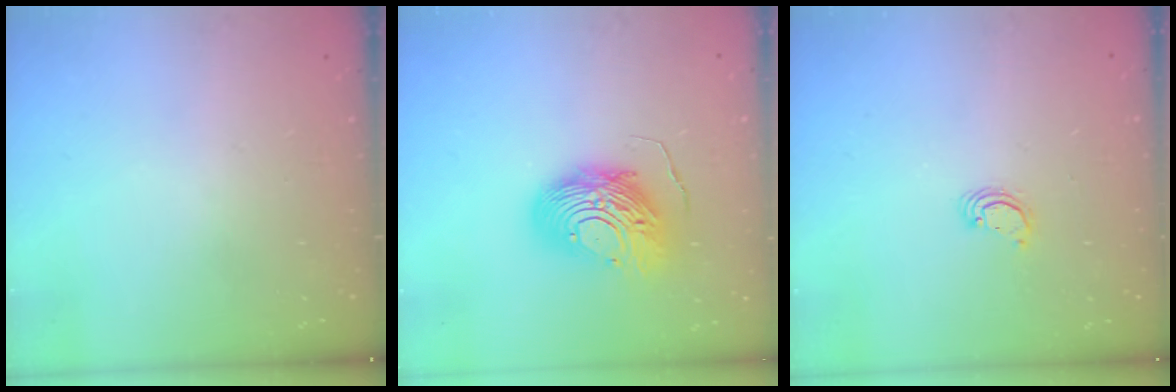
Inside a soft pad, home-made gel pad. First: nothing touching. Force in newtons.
{"total": 13.7, "press": 13.7, "slide": 1.3}
{"total": 2.7, "press": 2.7, "slide": 0.1}